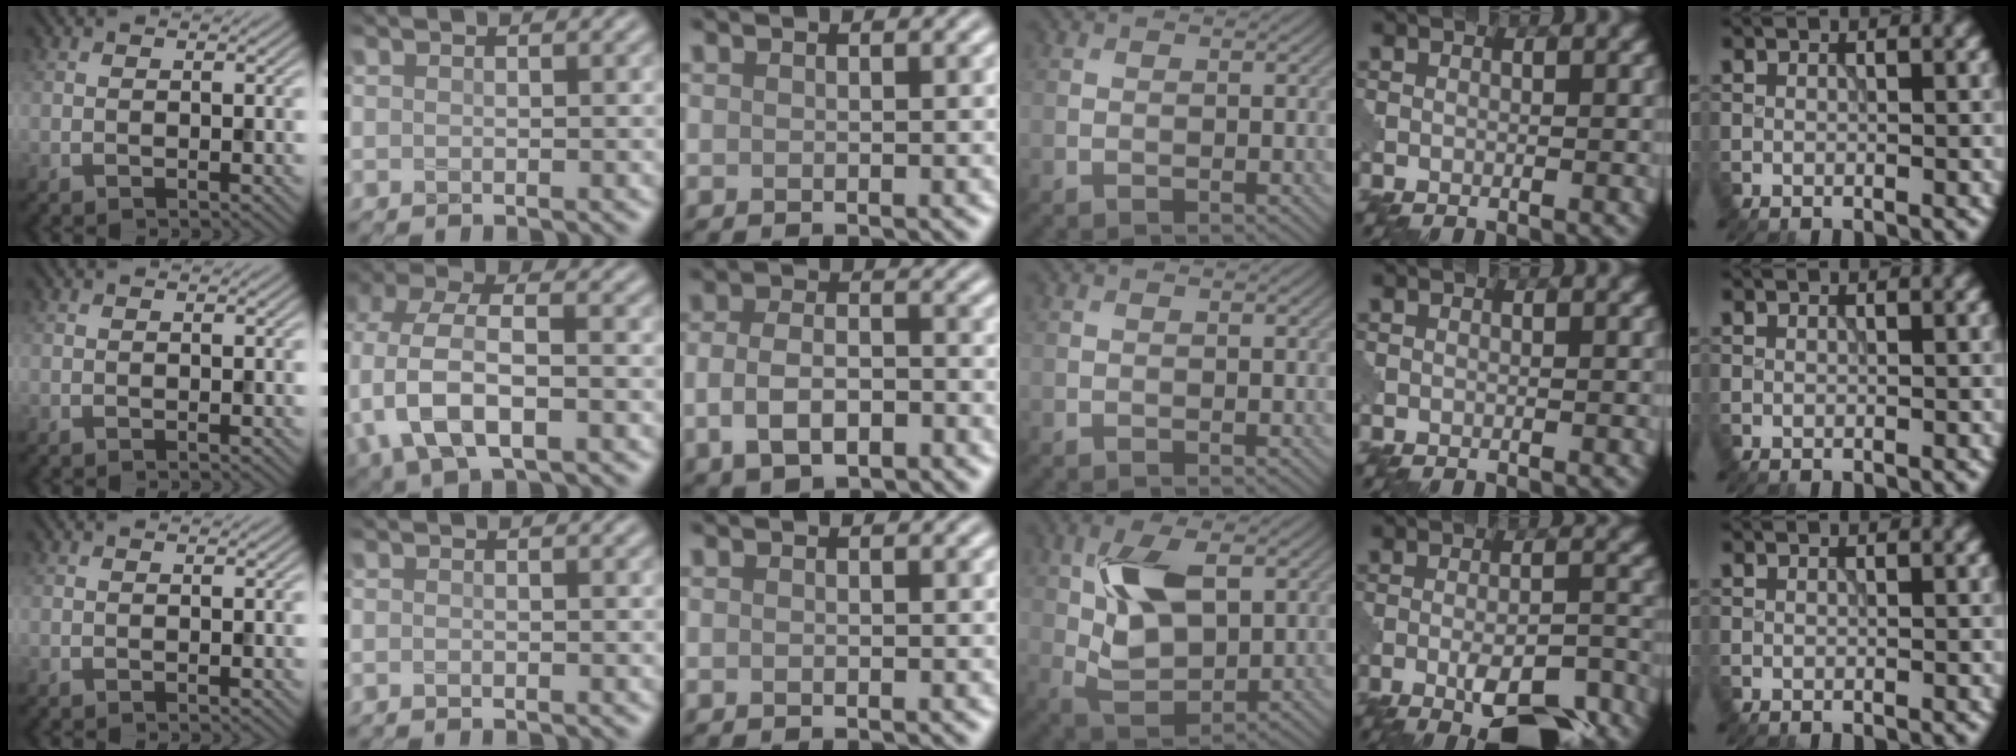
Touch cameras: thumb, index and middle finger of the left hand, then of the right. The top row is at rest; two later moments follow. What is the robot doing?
{"motion": "extract", "object": "pin"}